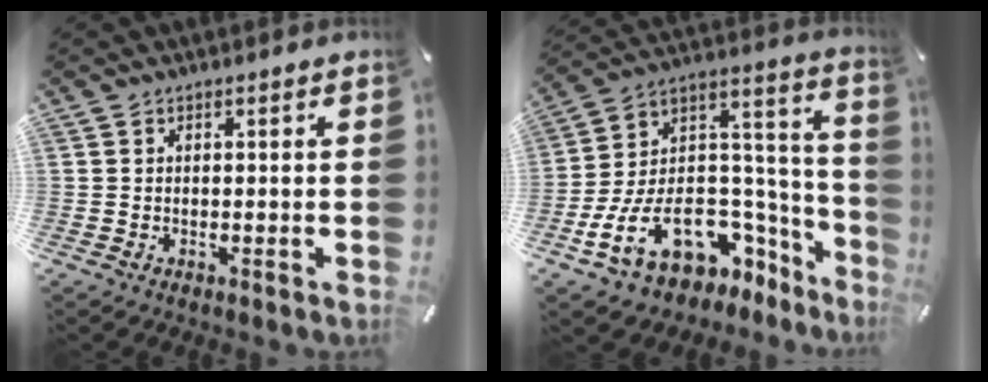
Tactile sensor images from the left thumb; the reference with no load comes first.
{"total": 19.6, "force": [-7.4, 12.5, 13.1], "torque": [-0.236, 0.004, -0.110]}